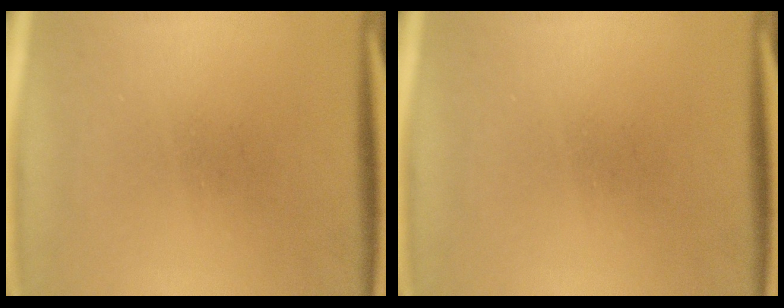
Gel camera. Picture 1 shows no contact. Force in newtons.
{"total": 0.0}